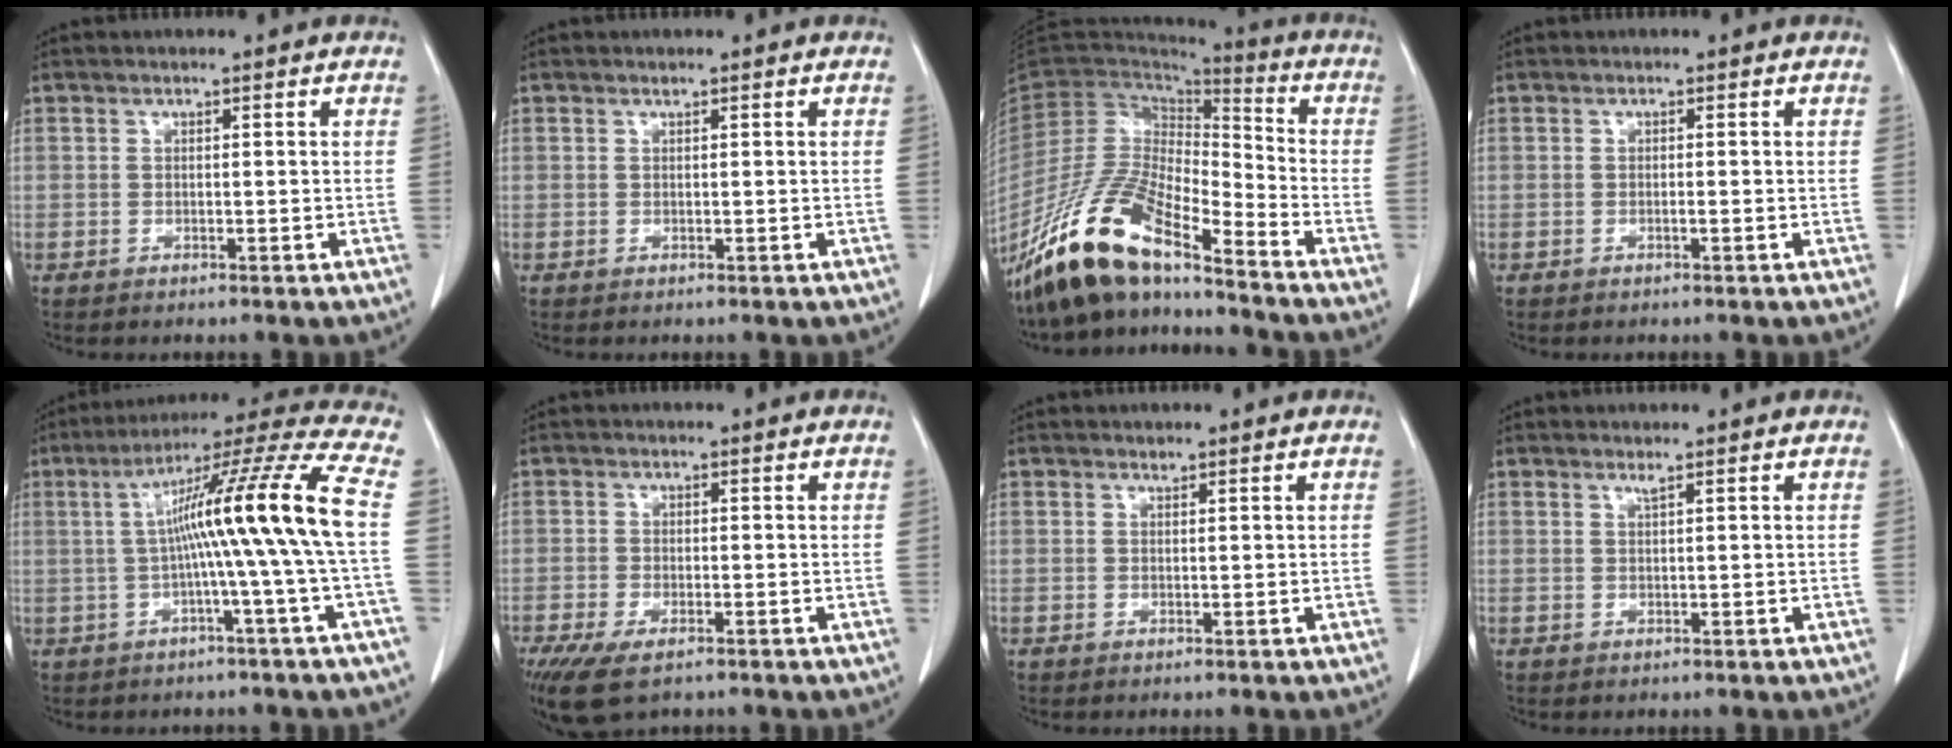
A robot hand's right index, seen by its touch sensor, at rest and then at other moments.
{"total": 0.6, "force": [0.4, 0.3, 0.2], "torque": [-0.004, 0.001, 0.008]}
{"total": 18.7, "force": [-14.0, 4.7, 11.4], "torque": [-0.235, -0.013, -0.268]}
{"total": 0.7, "force": [-0.2, 0.2, 0.7], "torque": [-0.017, 0.000, -0.002]}
{"total": 16.5, "force": [0.0, -2.1, 16.4], "torque": [-0.251, 0.024, -0.005]}
{"total": 8.7, "force": [-5.2, 3.8, 5.9], "torque": [-0.123, -0.022, -0.089]}
{"total": 0.7, "force": [0.6, 0.4, 0.1], "torque": [-0.002, 0.000, 0.012]}
{"total": 0.9, "force": [0.6, 0.1, 0.6], "torque": [-0.015, -0.001, 0.015]}